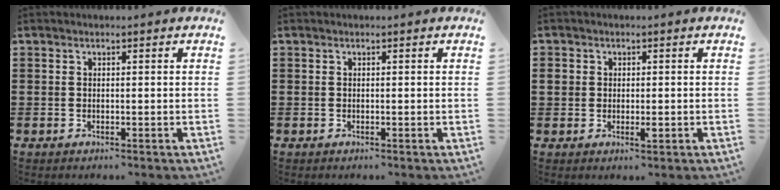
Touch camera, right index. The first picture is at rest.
{"total": 0.0}
{"total": 2.2, "force": [-0.1, 1.6, 1.4], "torque": [-0.037, -0.001, -0.004]}